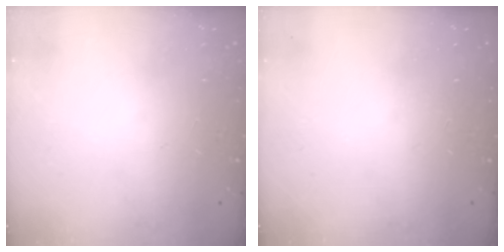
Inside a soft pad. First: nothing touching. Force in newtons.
{"total": 0.0}